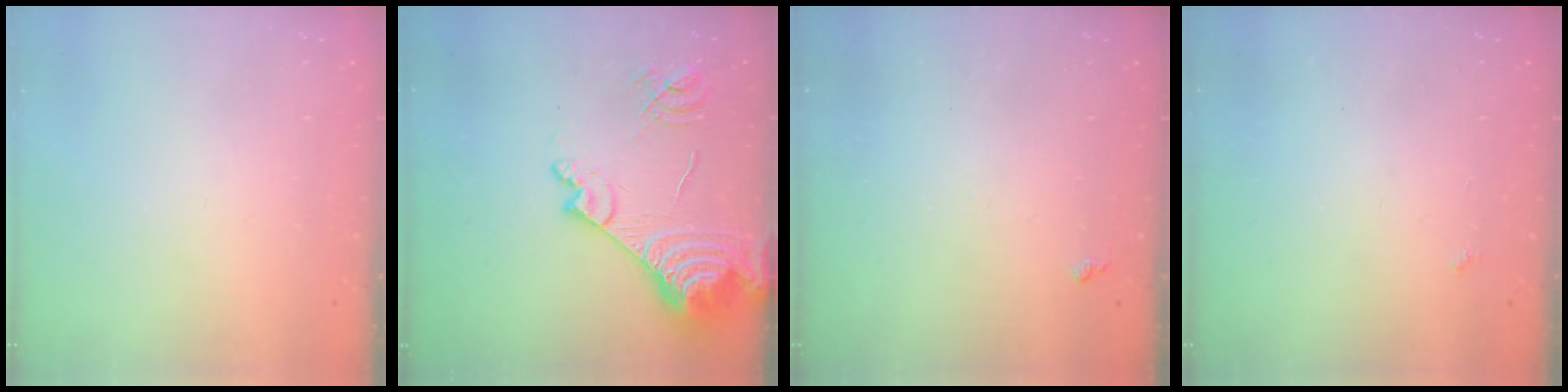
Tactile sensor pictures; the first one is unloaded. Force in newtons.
{"total": 18.7, "press": 18.6, "slide": 2.5}
{"total": 5.0, "press": 4.9, "slide": 0.8}
{"total": 2.3, "press": 2.3, "slide": 0.4}